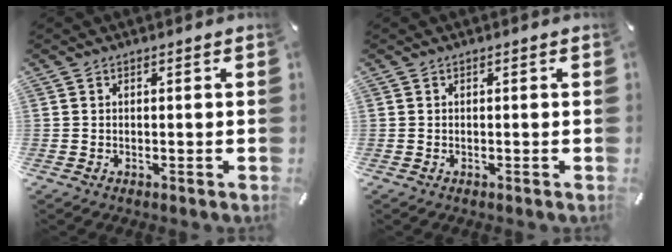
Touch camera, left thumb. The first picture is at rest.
{"total": 0.0}